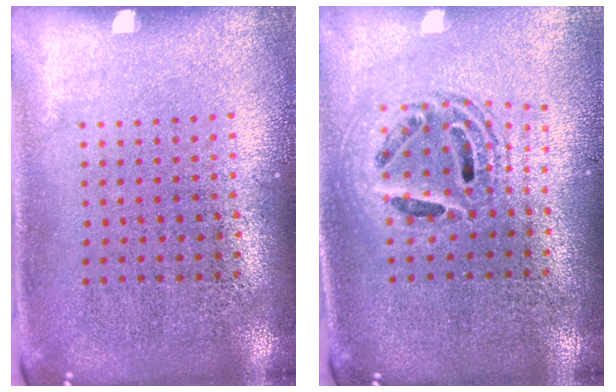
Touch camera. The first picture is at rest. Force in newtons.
{"total": 1.7, "press": 1.4, "slide": 1.0}